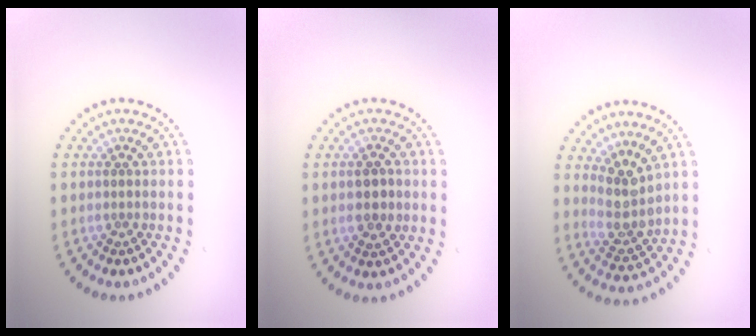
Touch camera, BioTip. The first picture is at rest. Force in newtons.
{"total": 2.2, "press": 2.2, "slide": 0.1}
{"total": 3.6, "press": 2.8, "slide": 2.2}